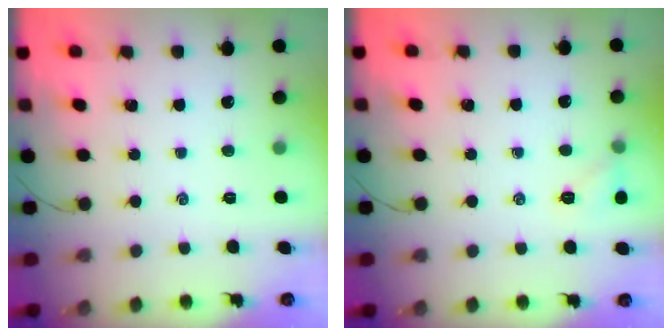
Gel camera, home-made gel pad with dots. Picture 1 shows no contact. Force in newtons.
{"total": 5.9, "press": 5.7, "slide": 1.5}